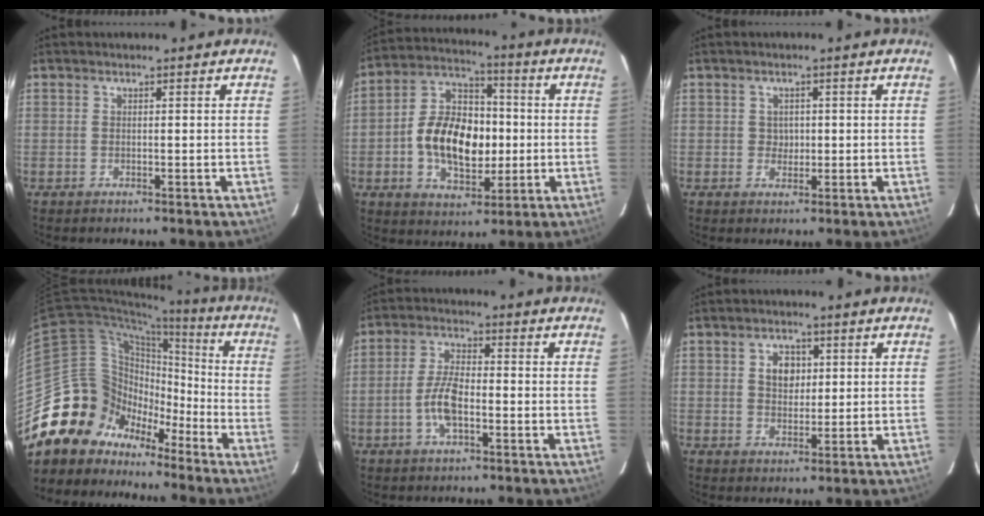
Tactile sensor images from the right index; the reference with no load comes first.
{"total": 15.1, "force": [-1.8, 9.7, 11.5], "torque": [-0.221, 0.026, -0.026]}
{"total": 2.1, "force": [0.1, 2.1, 0.4], "torque": [-0.002, 0.006, 0.003]}
{"total": 17.8, "force": [-11.8, 12.7, 4.0], "torque": [-0.085, 0.063, -0.202]}
{"total": 6.6, "force": [-2.2, 2.5, 5.7], "torque": [-0.120, 0.007, -0.042]}
{"total": 4.5, "force": [1.2, 3.4, 2.7], "torque": [-0.040, 0.010, 0.024]}